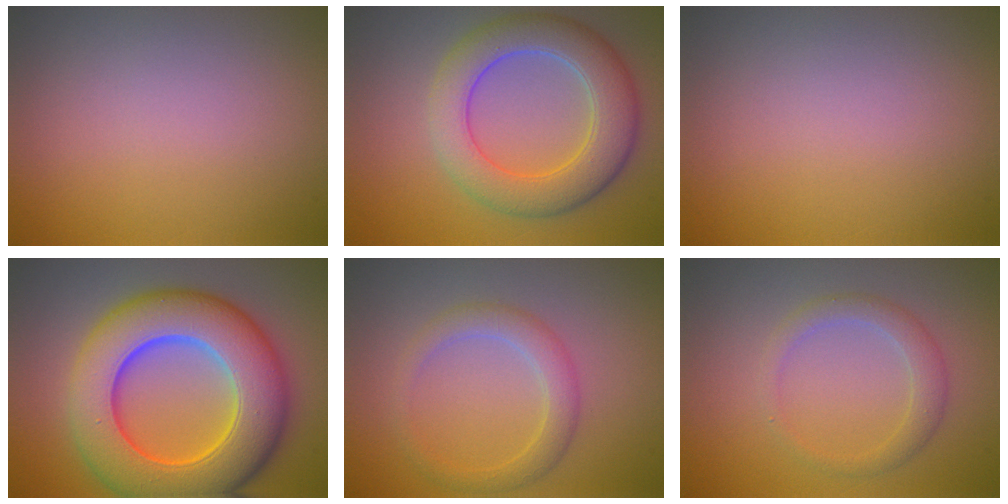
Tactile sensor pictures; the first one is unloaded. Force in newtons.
{"total": 6.5, "press": 6.5, "slide": 0.4}
{"total": 0.0}
{"total": 12.1, "press": 12.1, "slide": 0.1}
{"total": 2.7, "press": 2.7, "slide": 0.1}
{"total": 2.2, "press": 2.2, "slide": 0.1}